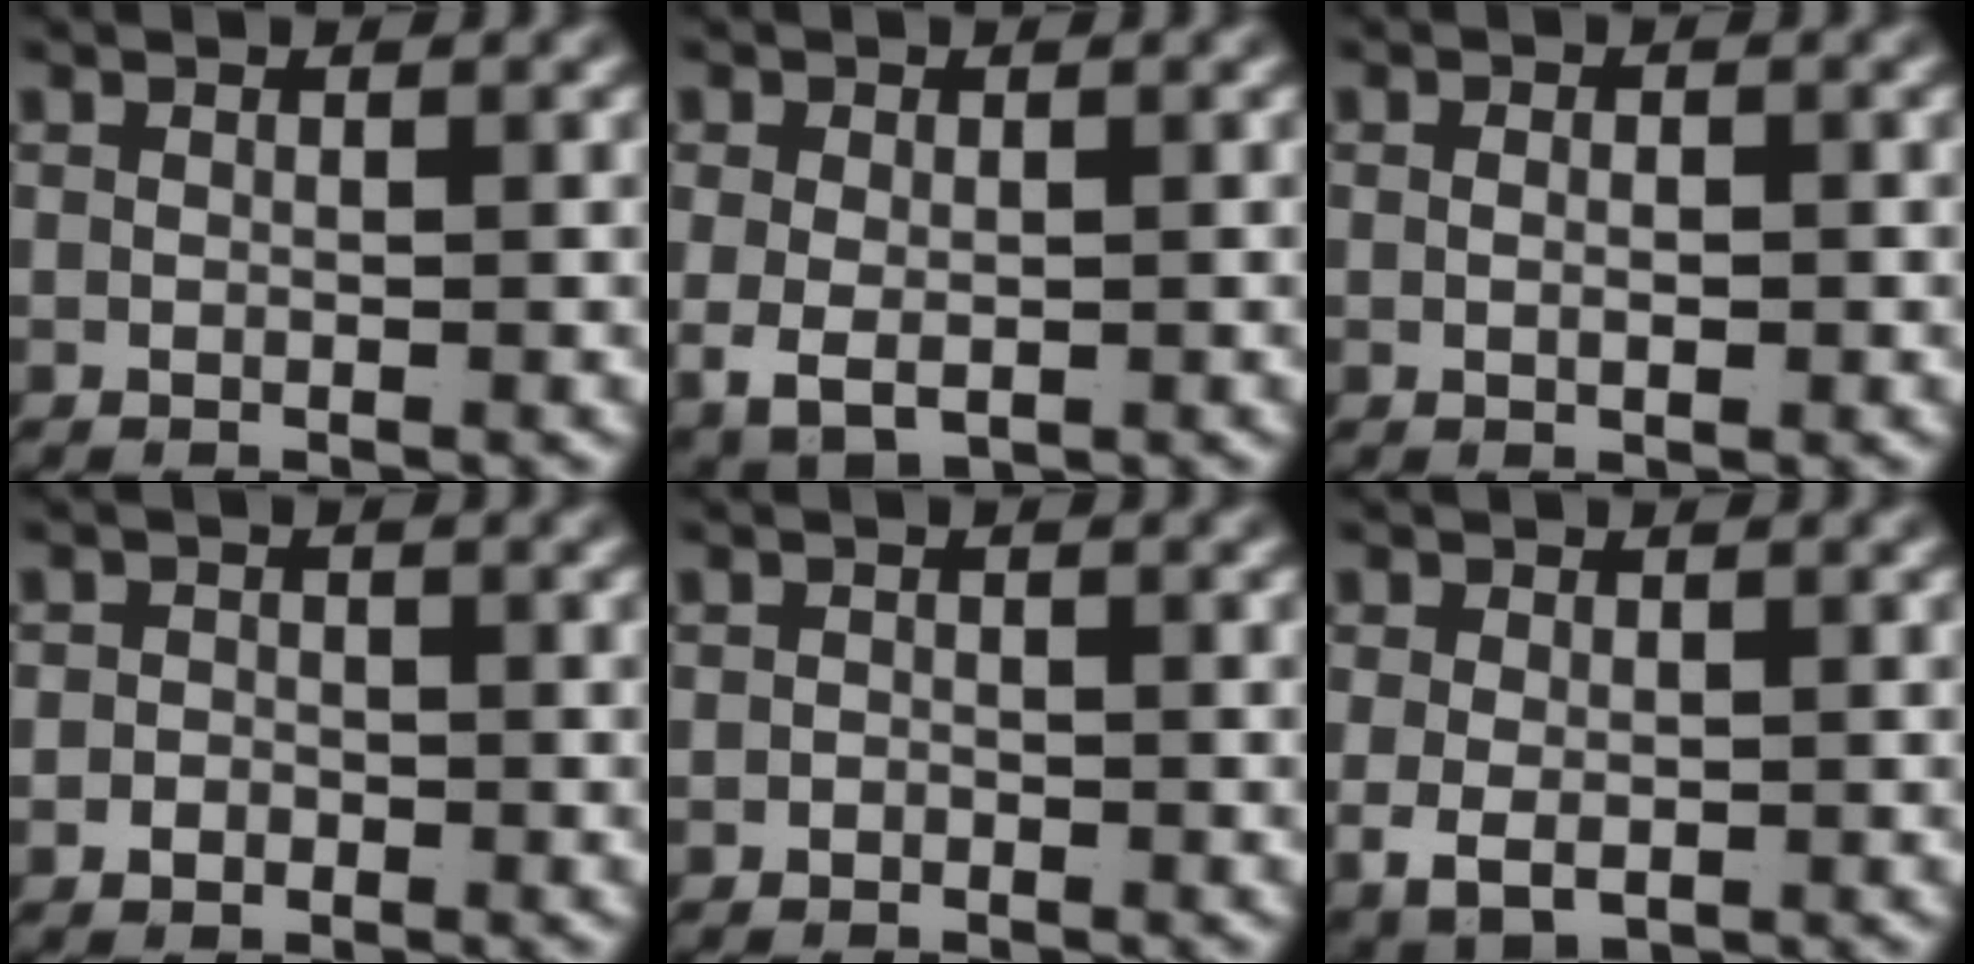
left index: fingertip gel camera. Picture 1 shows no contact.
{"total": 3.4, "force": [-0.3, 2.6, 2.2], "torque": [-0.060, -0.028, 0.014]}
{"total": 0.9, "force": [-0.2, 0.2, 0.9], "torque": [-0.010, -0.005, -0.001]}
{"total": 1.5, "force": [-0.9, 1.2, 0.1], "torque": [0.005, -0.008, -0.016]}
{"total": 0.7, "force": [-0.7, 0.2, -0.1], "torque": [0.005, -0.008, -0.009]}
{"total": 3.3, "force": [-0.5, 2.5, 2.1], "torque": [-0.053, -0.027, 0.010]}